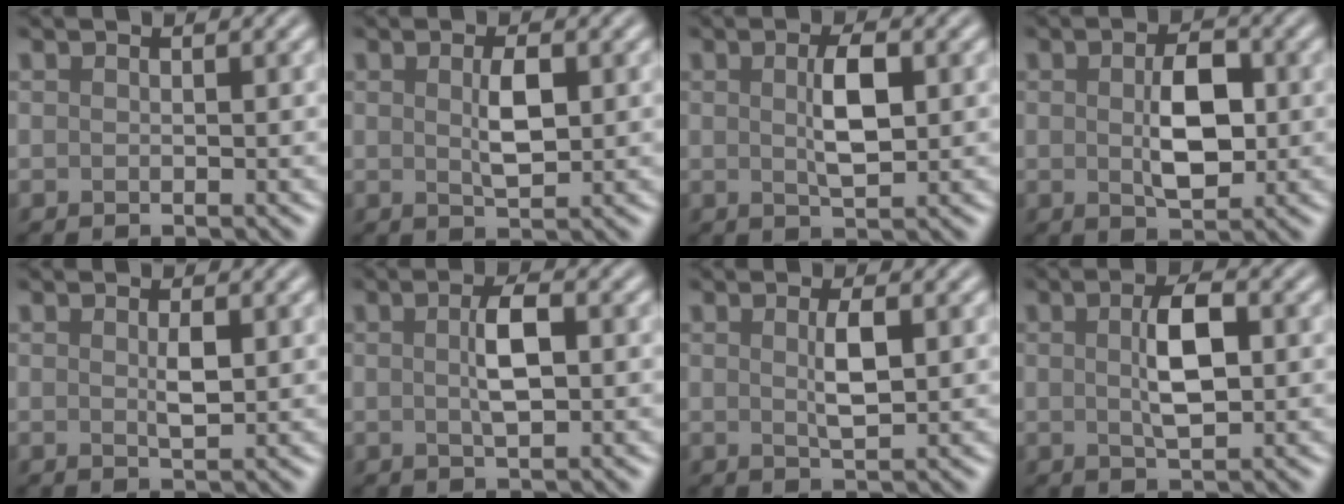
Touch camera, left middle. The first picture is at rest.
{"total": 2.7, "force": [0.5, 1.1, 2.5], "torque": [-0.052, -0.002, 0.011]}
{"total": 3.4, "force": [0.5, 1.2, 3.2], "torque": [-0.064, 0.000, 0.010]}
{"total": 4.7, "force": [0.1, 2.5, 4.0], "torque": [-0.075, 0.000, 0.004]}
{"total": 1.5, "force": [0.3, 0.4, 1.4], "torque": [-0.029, -0.002, 0.006]}
{"total": 3.0, "force": [0.3, 0.9, 2.9], "torque": [-0.059, 0.004, 0.004]}
{"total": 2.3, "force": [0.5, 0.6, 2.2], "torque": [-0.044, 0.000, 0.010]}
{"total": 4.2, "force": [0.4, 1.6, 3.8], "torque": [-0.078, 0.004, 0.008]}